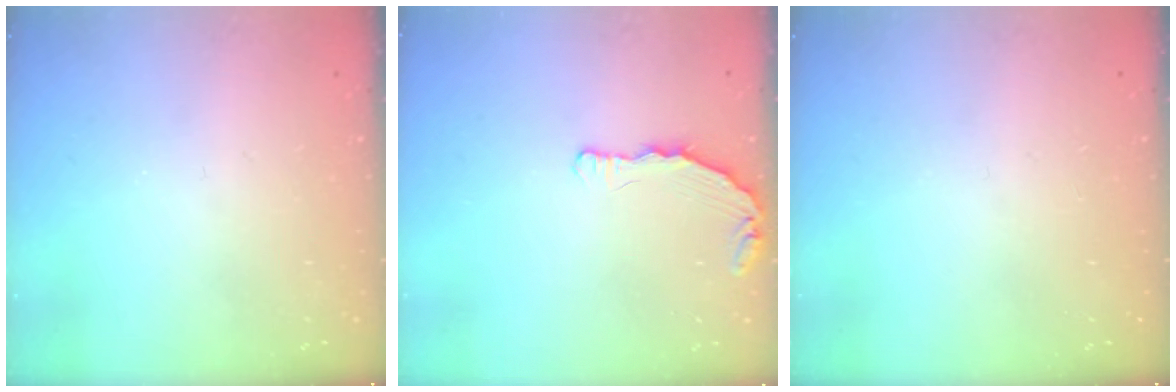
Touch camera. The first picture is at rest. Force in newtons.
{"total": 6.3, "press": 4.7, "slide": 4.2}
{"total": 0.0}